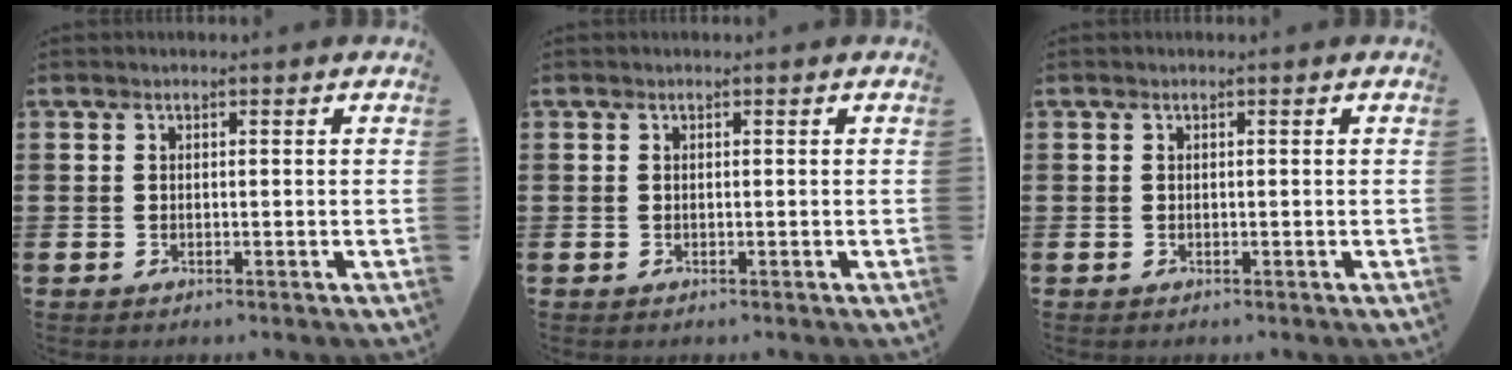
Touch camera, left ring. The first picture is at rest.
{"total": 0.0}
{"total": 0.0}